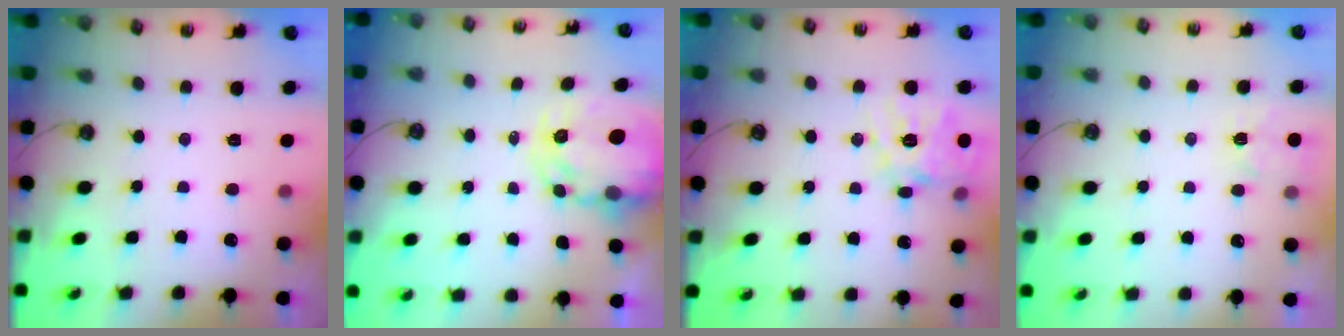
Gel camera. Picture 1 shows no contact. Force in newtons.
{"total": 5.8, "press": 5.8, "slide": 0.2}
{"total": 15.7, "press": 15.6, "slide": 1.7}
{"total": 4.2, "press": 4.2, "slide": 0.6}